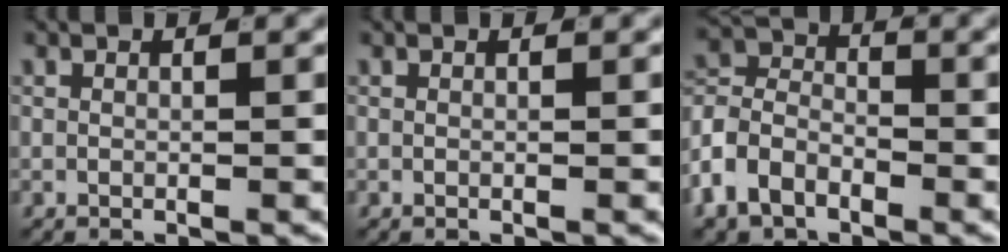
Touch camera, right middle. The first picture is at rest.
{"total": 0.0}
{"total": 6.4, "force": [-1.7, 5.2, 3.4], "torque": [-0.076, -0.015, -0.035]}